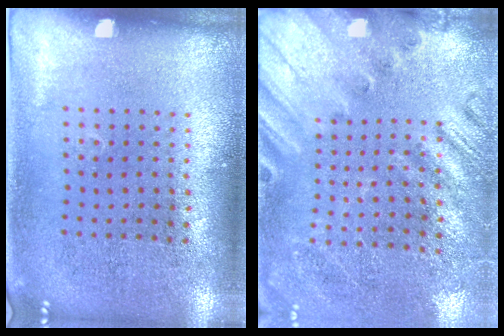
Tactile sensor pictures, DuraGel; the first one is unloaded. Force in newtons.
{"total": 2.4, "press": 2.0, "slide": 1.3}